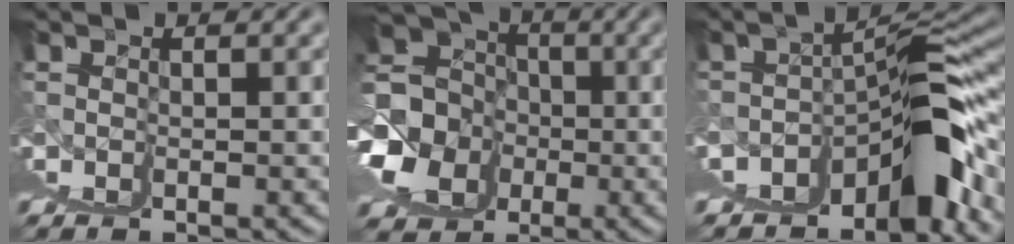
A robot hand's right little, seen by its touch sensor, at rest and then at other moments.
{"total": 7.5, "force": [0.9, 4.2, 6.2], "torque": [-0.085, -0.014, 0.034]}
{"total": 7.8, "force": [-0.2, 0.3, 7.8], "torque": [-0.078, 0.033, 0.000]}